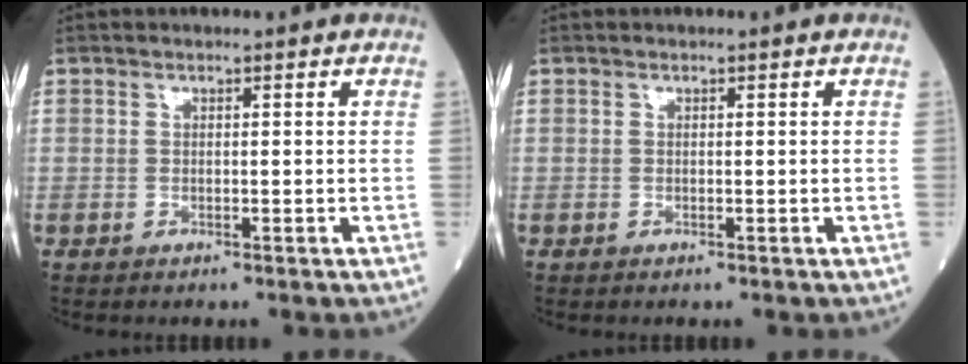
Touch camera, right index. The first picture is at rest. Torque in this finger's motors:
{"motor_torque": [0.00, 0.00, -0.01, 0.00]}